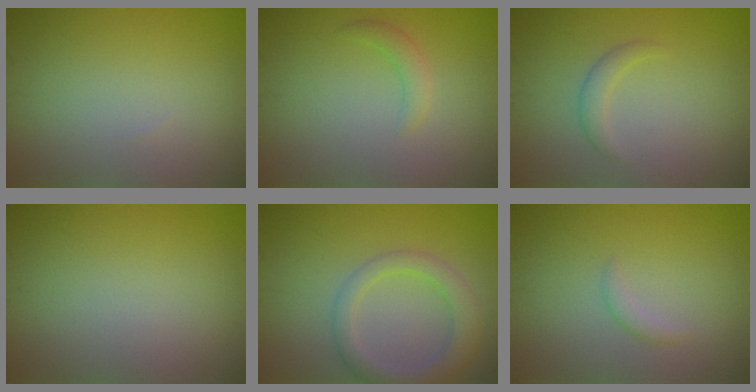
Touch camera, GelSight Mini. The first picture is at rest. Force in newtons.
{"total": 1.6, "press": 1.6, "slide": 0.1}
{"total": 1.4, "press": 1.4, "slide": 0.1}
{"total": 0.0}
{"total": 4.1, "press": 4.1, "slide": 0.2}
{"total": 1.0, "press": 1.0, "slide": 0.1}